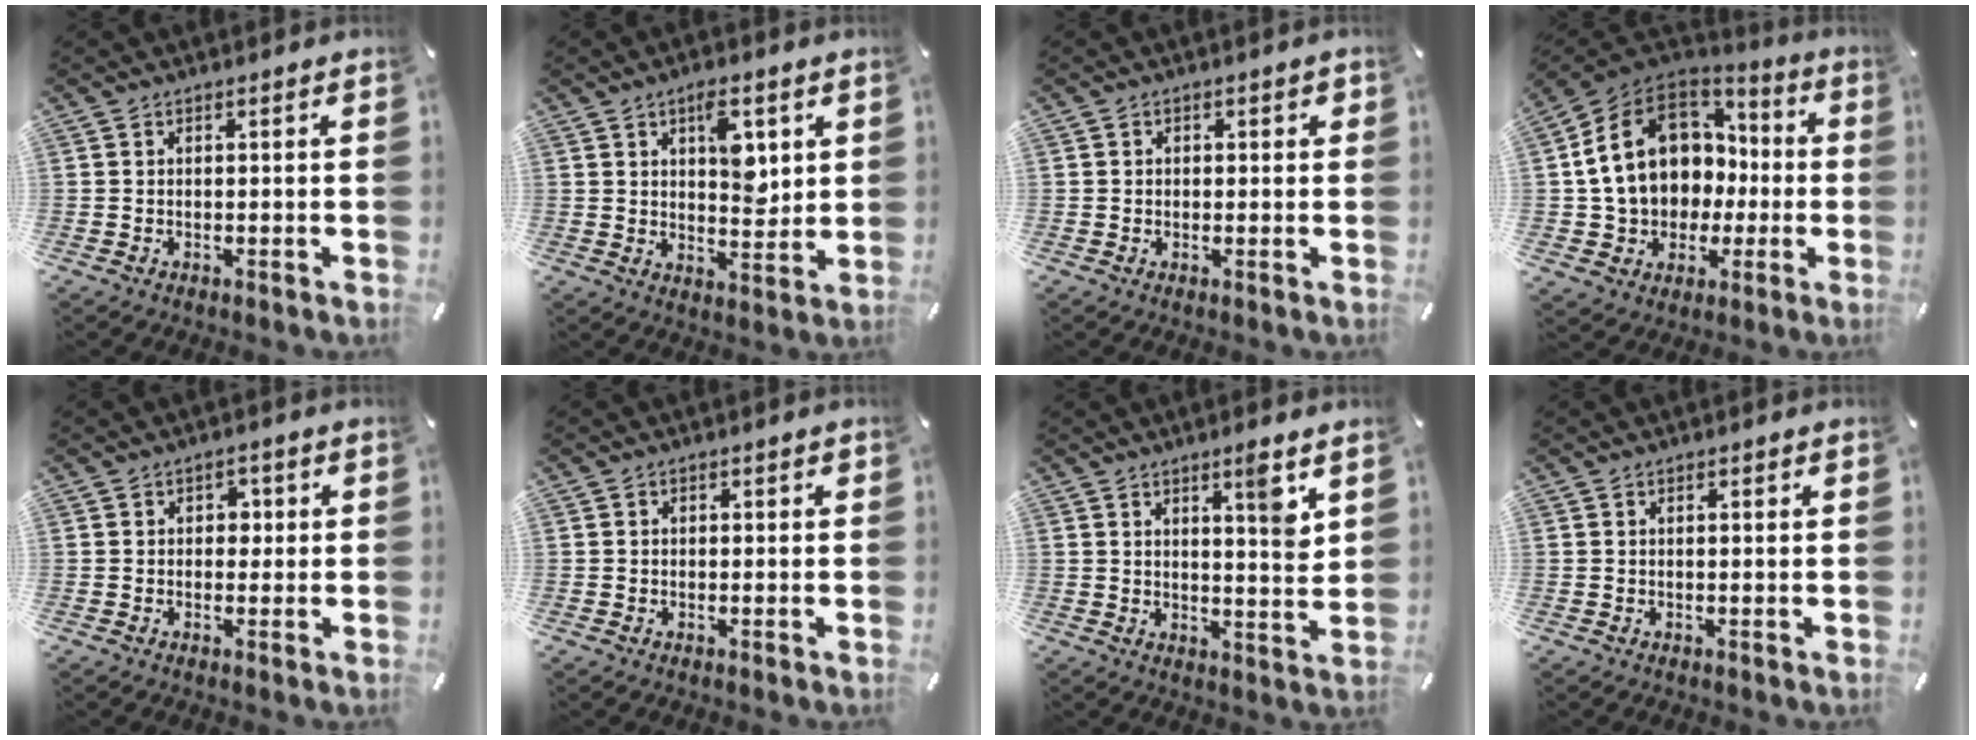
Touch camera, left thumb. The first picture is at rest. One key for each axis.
{"total": 9.0, "fx": 3.4, "fy": 5.0, "fz": 6.6, "tx": -0.082, "ty": -0.017, "tz": 0.053}
{"total": 1.3, "fx": -0.1, "fy": 1.2, "fz": 0.5, "tx": -0.001, "ty": 0.003, "tz": -0.006}
{"total": 15.8, "fx": 1.5, "fy": 13.6, "fz": 8.0, "tx": -0.171, "ty": -0.001, "tz": 0.038}
{"total": 2.5, "fx": 0.0, "fy": 2.1, "fz": 1.4, "tx": -0.014, "ty": 0.001, "tz": -0.008}
{"total": 0.9, "fx": -0.1, "fy": 0.9, "fz": 0.1, "tx": -0.002, "ty": 0.006, "tz": -0.004}
{"total": 6.9, "fx": 4.0, "fy": 0.9, "fz": 5.5, "tx": -0.068, "ty": -0.031, "tz": 0.056}
{"total": 0.6, "fx": 0.2, "fy": 0.2, "fz": 0.5, "tx": -0.010, "ty": 0.000, "tz": 0.004}